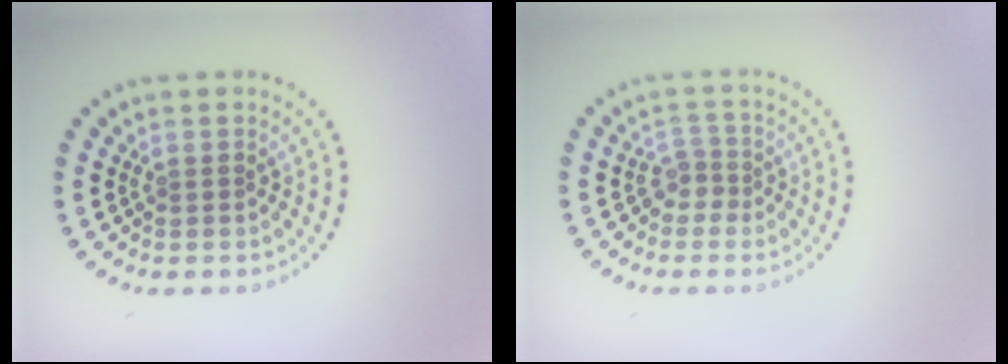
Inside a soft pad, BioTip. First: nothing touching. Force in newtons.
{"total": 1.8, "press": 1.3, "slide": 1.2}